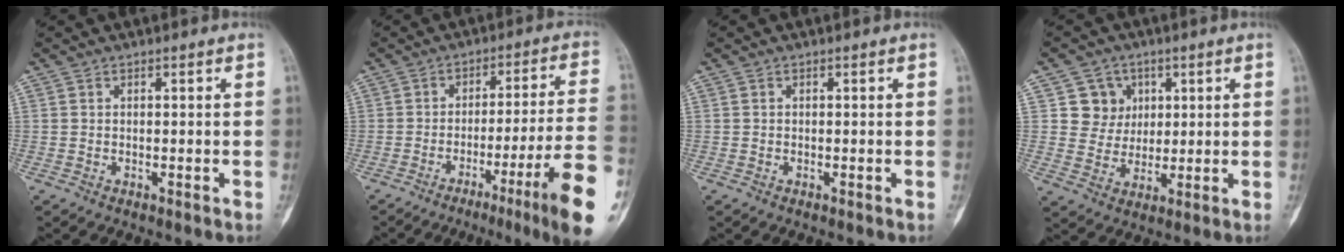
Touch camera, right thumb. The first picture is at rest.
{"total": 17.2, "force": [-8.2, 0.2, 15.1], "torque": [-0.180, 0.035, -0.119]}
{"total": 0.0}
{"total": 7.1, "force": [2.4, 6.6, 1.0], "torque": [0.022, -0.004, 0.041]}